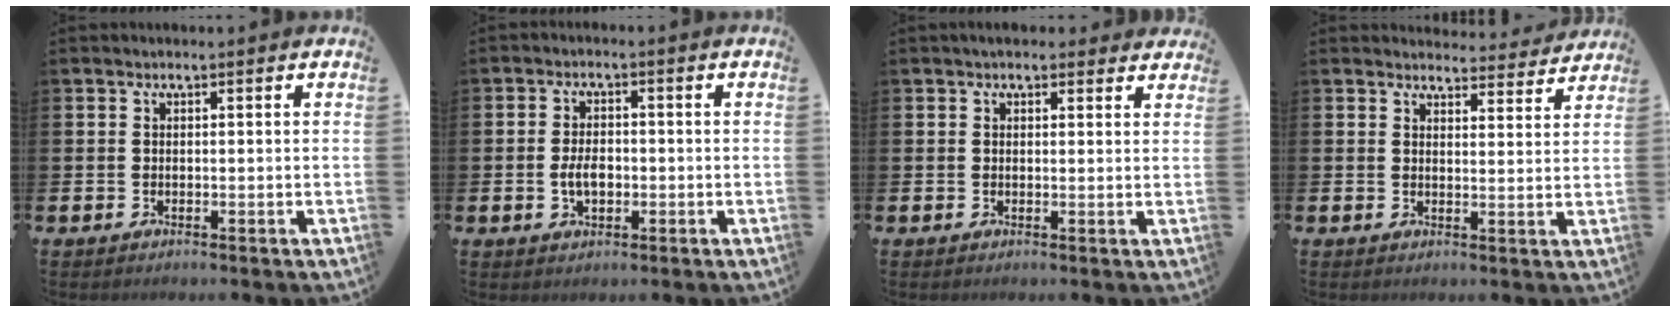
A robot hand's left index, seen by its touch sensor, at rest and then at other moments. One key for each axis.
{"total": 3.4, "fx": -0.5, "fy": 2.0, "fz": 2.7, "tx": -0.038, "ty": -0.001, "tz": -0.013}
{"total": 2.1, "fx": 1.9, "fy": 0.7, "fz": 0.2, "tx": 0.000, "ty": -0.006, "tz": 0.033}
{"total": 3.8, "fx": 3.8, "fy": 0.6, "fz": 0.0, "tx": 0.004, "ty": -0.028, "tz": 0.065}